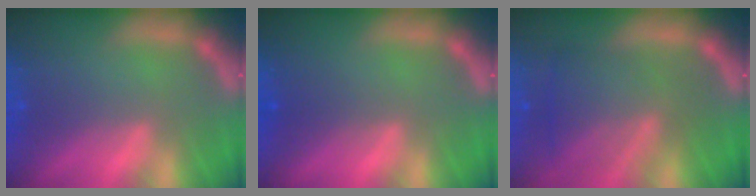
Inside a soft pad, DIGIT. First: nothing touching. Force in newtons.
{"total": 1.5}
{"total": 7.0}